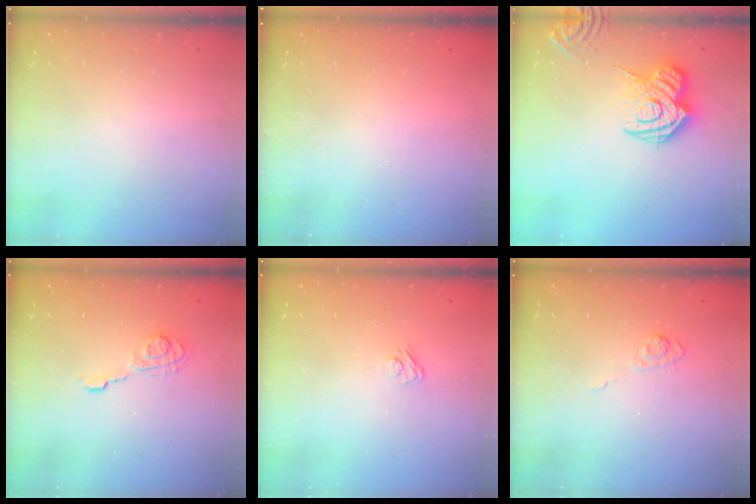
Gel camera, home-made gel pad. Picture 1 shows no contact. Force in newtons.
{"total": 2.6, "press": 2.5, "slide": 0.9}
{"total": 16.0, "press": 15.9, "slide": 1.7}
{"total": 6.1, "press": 6.1, "slide": 0.7}
{"total": 3.1, "press": 2.8, "slide": 1.3}
{"total": 3.8, "press": 3.5, "slide": 1.6}